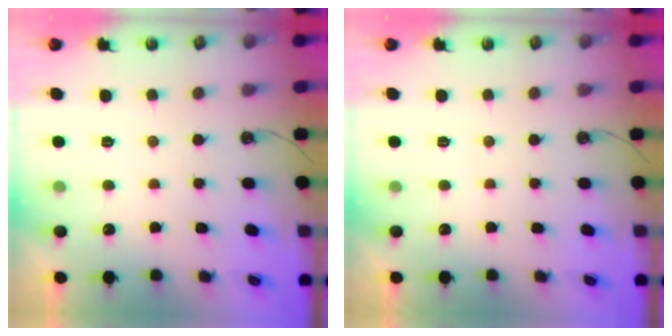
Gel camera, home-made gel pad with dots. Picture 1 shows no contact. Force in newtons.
{"total": 0.0}